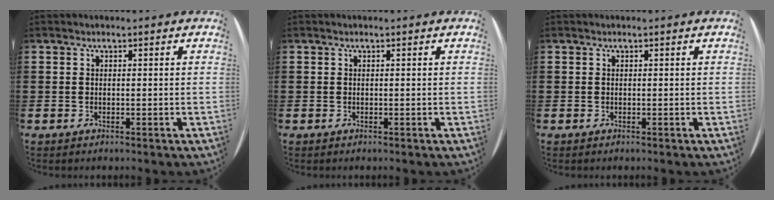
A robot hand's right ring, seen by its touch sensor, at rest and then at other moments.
{"total": 0.0}
{"total": 0.0}